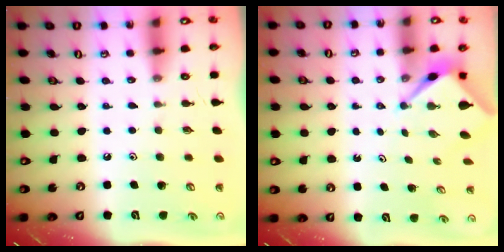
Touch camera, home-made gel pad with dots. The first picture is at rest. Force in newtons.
{"total": 2.5, "press": 2.5, "slide": 0.1}